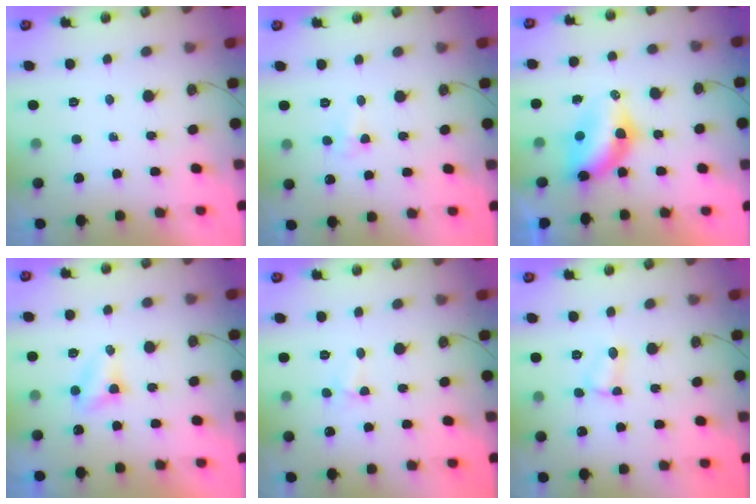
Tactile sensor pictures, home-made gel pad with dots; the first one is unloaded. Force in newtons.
{"total": 5.2, "press": 5.2, "slide": 0.7}
{"total": 9.0, "press": 7.9, "slide": 4.1}
{"total": 5.2, "press": 5.2, "slide": 0.5}
{"total": 3.0, "press": 2.9, "slide": 0.4}
{"total": 5.2, "press": 5.1, "slide": 0.6}